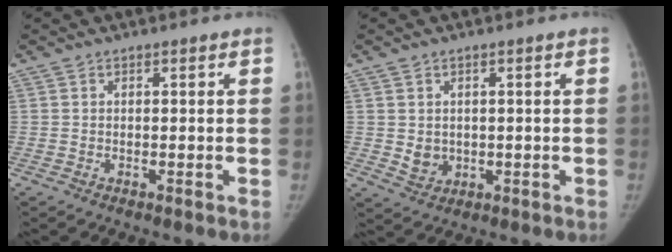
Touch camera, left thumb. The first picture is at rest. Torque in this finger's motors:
{"motor_torque": [0.37, 0.30, 0.27, -0.15, 0.04]}